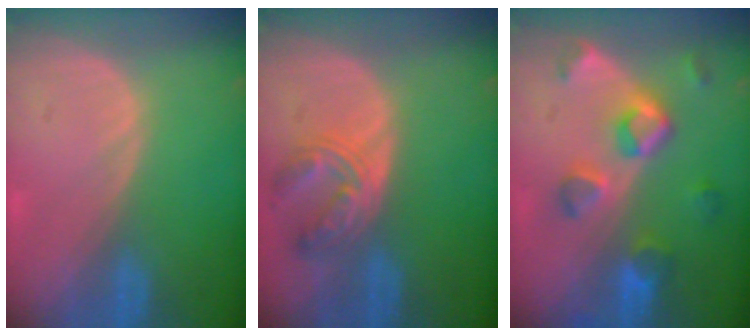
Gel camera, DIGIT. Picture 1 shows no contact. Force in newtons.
{"total": 5.7, "press": 5.7, "slide": 0.4}
{"total": 7.8, "press": 7.1, "slide": 3.1}